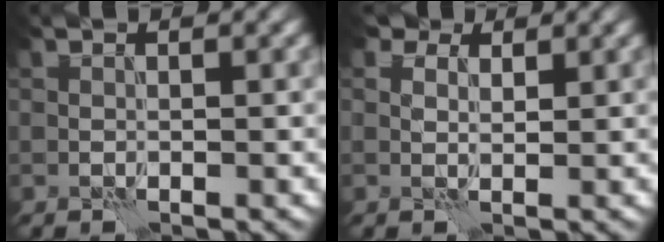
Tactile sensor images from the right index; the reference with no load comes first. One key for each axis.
{"total": 4.2, "fx": 2.7, "fy": 2.5, "fz": 2.0, "tx": -0.042, "ty": 0.007, "tz": 0.029}